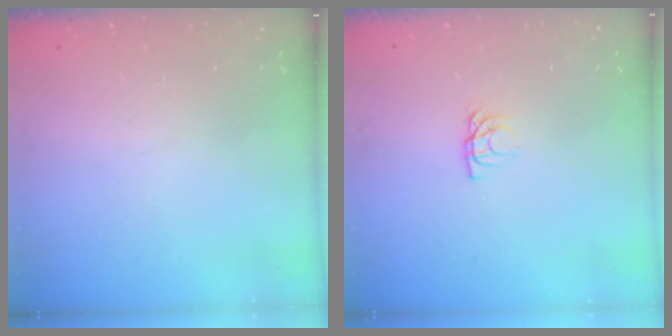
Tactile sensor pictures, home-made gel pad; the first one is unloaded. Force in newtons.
{"total": 4.1, "press": 4.1, "slide": 0.6}